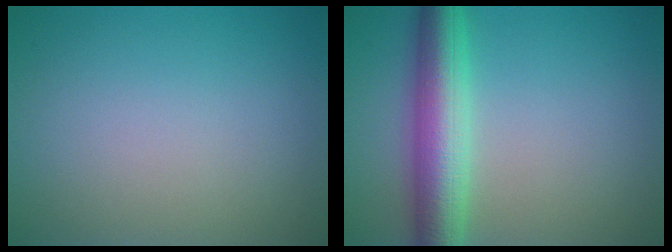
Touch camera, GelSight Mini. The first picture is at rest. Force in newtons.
{"total": 6.7, "press": 6.7, "slide": 0.2}